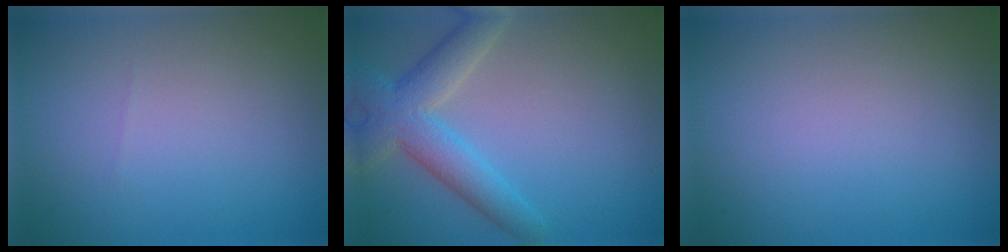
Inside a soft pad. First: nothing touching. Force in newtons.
{"total": 5.5, "press": 5.4, "slide": 0.4}
{"total": 0.0}